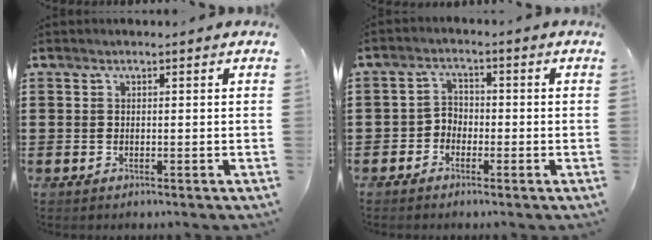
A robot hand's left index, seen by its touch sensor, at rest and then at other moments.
{"total": 2.5, "force": [-1.8, 1.7, 0.5], "torque": [-0.017, 0.006, -0.041]}